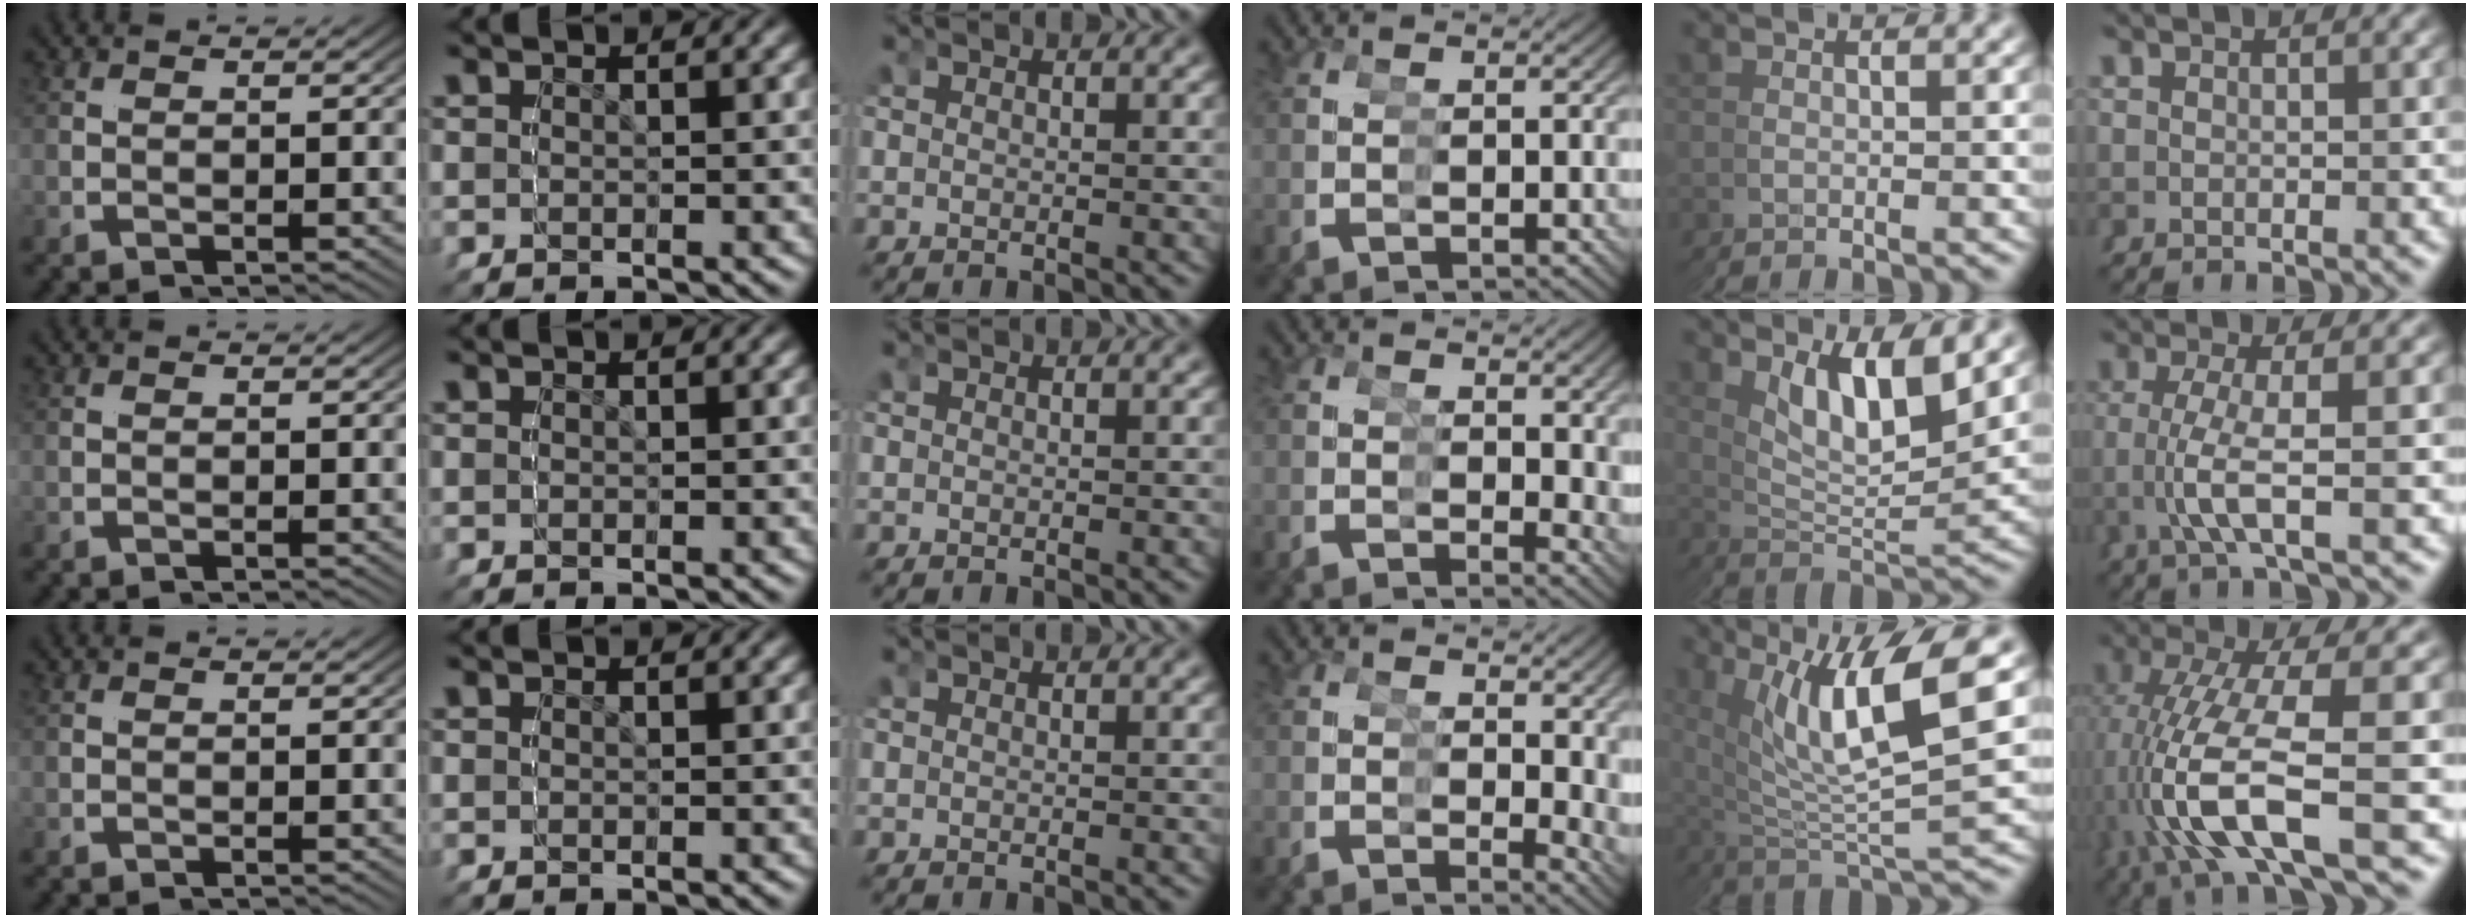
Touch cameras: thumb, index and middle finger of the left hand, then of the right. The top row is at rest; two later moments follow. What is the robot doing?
{"motion": "grasp_and_lifting", "object": "condiment"}